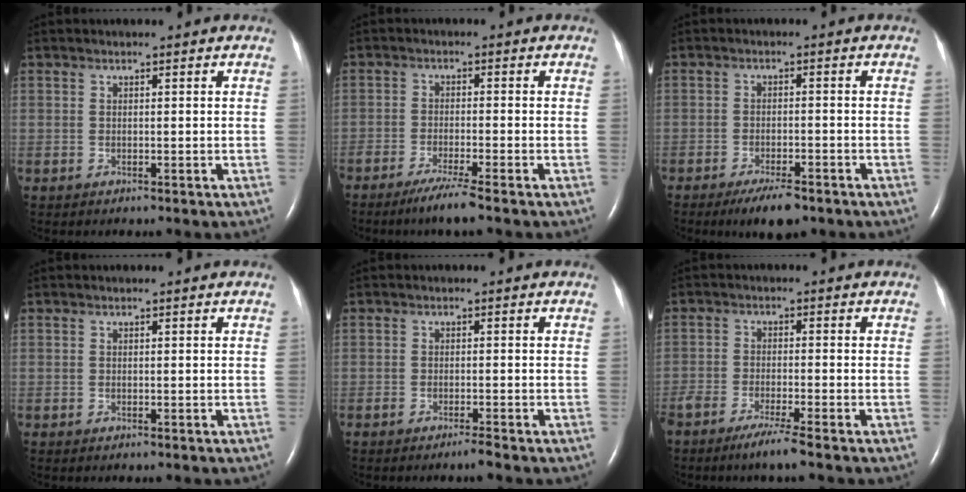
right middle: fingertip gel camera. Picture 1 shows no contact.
{"total": 4.5, "force": [-3.3, -0.7, 2.9], "torque": [-0.059, -0.012, -0.064]}
{"total": 5.1, "force": [-3.7, 1.3, 3.3], "torque": [-0.058, -0.005, -0.057]}
{"total": 0.0}
{"total": 1.3, "force": [-1.1, -0.3, 0.6], "torque": [-0.010, 0.000, -0.020]}
{"total": 4.6, "force": [-3.4, -0.4, 3.0], "torque": [-0.057, -0.010, -0.065]}